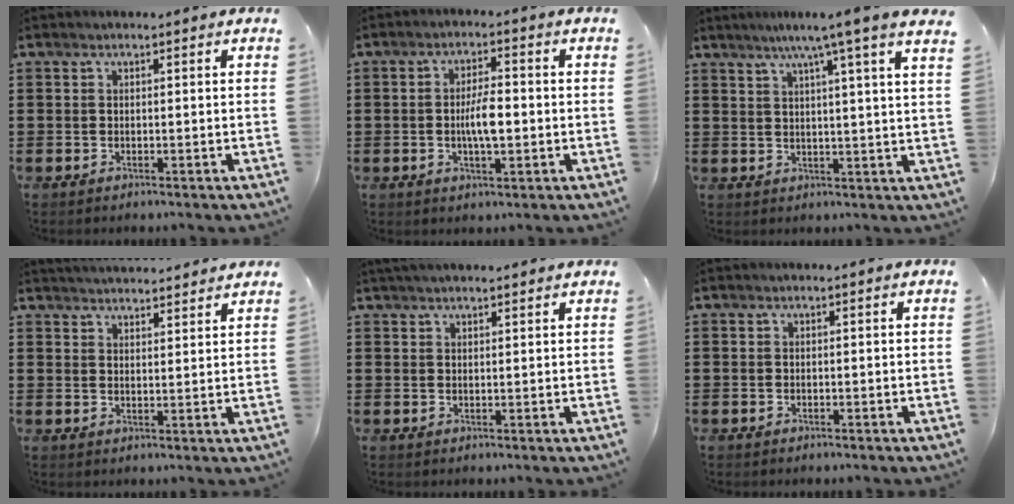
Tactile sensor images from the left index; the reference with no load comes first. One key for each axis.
{"total": 5.3, "fx": -0.6, "fy": 1.8, "fz": 5.0, "tx": -0.089, "ty": 0.001, "tz": -0.017}
{"total": 6.3, "fx": 4.4, "fy": -1.3, "fz": 4.4, "tx": -0.091, "ty": -0.018, "tz": 0.066}
{"total": 2.9, "fx": 2.9, "fy": -0.2, "fz": -0.2, "tx": -0.006, "ty": -0.012, "tz": 0.054}
{"total": 1.8, "fx": 1.7, "fy": 0.3, "fz": 0.6, "tx": -0.015, "ty": 0.003, "tz": 0.032}
{"total": 0.0}